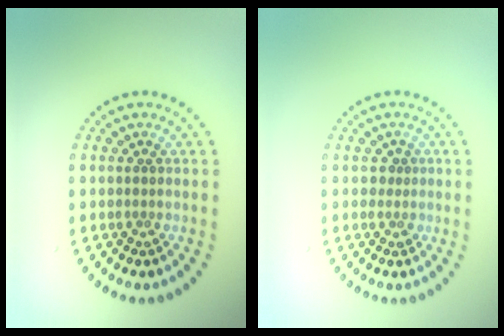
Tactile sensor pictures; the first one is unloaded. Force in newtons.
{"total": 1.0, "press": 0.8, "slide": 0.7}